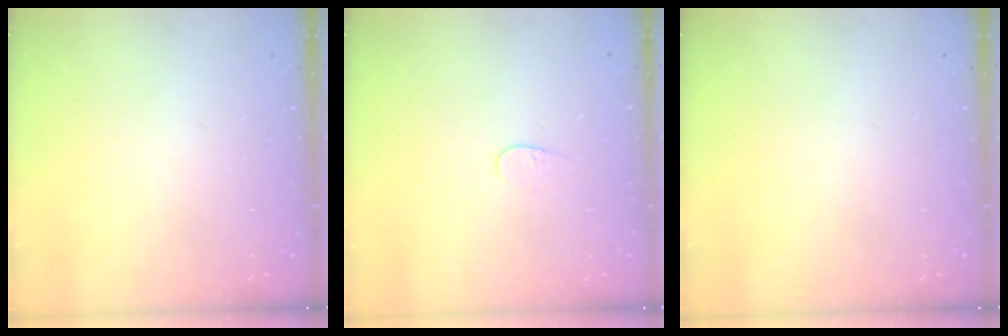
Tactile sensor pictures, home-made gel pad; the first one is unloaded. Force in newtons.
{"total": 3.8, "press": 3.8, "slide": 0.3}
{"total": 0.0}